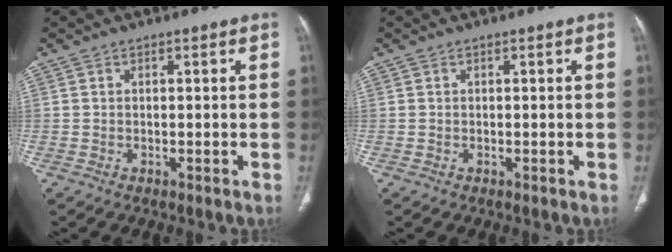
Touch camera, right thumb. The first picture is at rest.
{"total": 0.0}